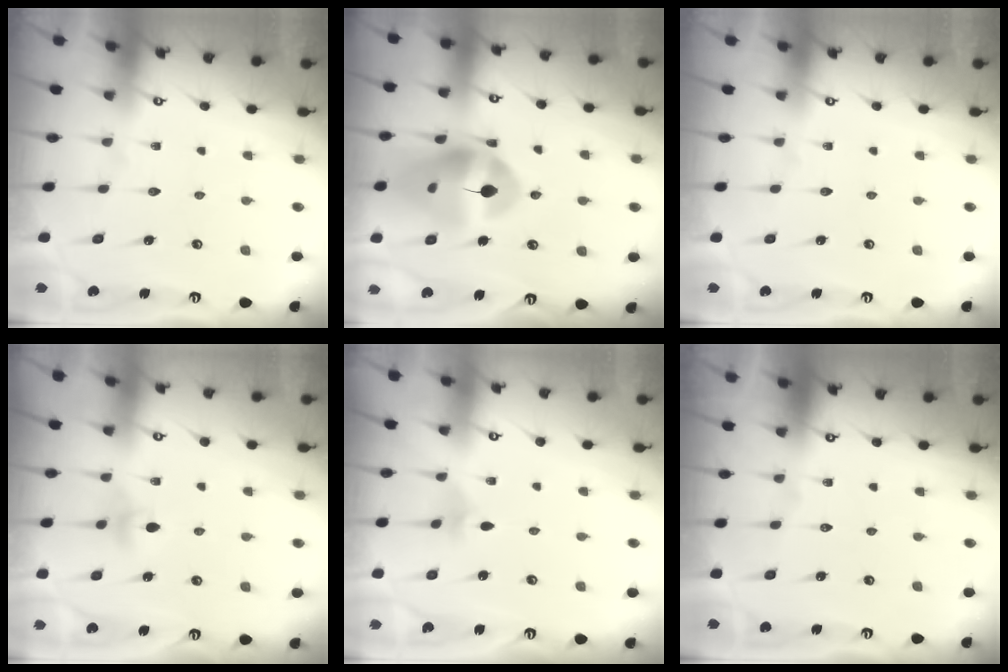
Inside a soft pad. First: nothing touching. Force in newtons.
{"total": 16.7, "press": 16.5, "slide": 2.4}
{"total": 0.0}
{"total": 3.7, "press": 3.6, "slide": 0.7}
{"total": 2.2, "press": 2.2, "slide": 0.6}
{"total": 0.0}